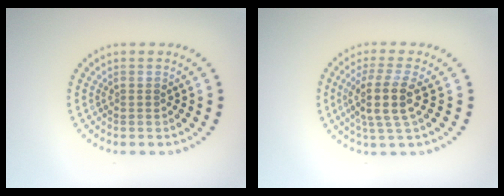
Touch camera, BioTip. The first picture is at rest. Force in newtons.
{"total": 4.0, "press": 3.3, "slide": 2.3}